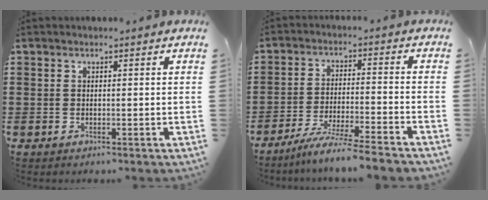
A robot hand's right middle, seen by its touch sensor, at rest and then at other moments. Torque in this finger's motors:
{"motor_torque": [2.14, 0.00, 0.23, 0.15]}